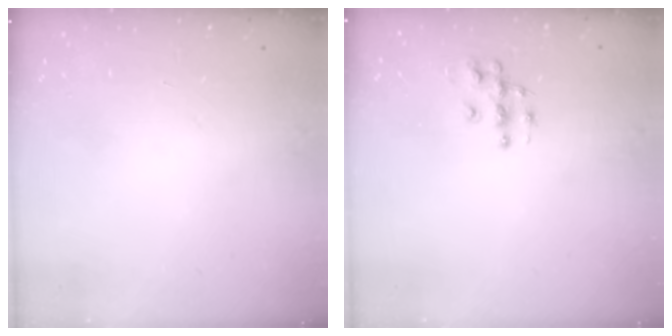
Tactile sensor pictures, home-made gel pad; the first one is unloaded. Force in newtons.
{"total": 4.8, "press": 4.8, "slide": 0.3}